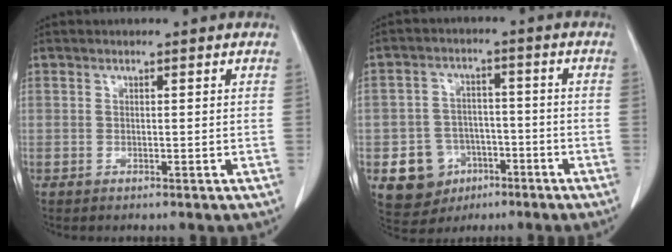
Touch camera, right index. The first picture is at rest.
{"total": 9.5, "force": [-3.9, 8.1, 2.9], "torque": [-0.058, 0.018, -0.049]}